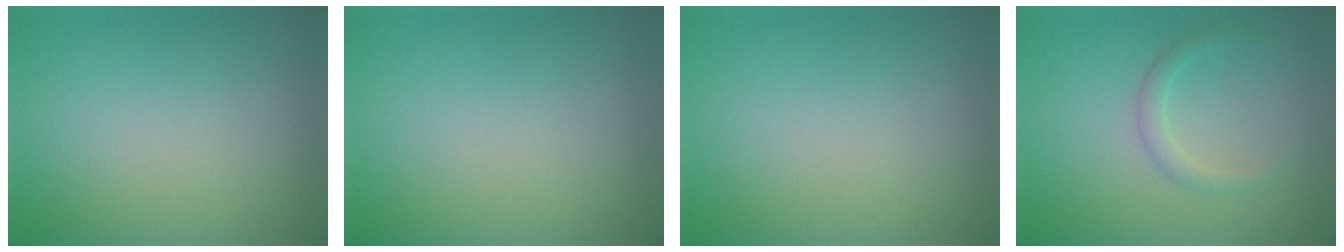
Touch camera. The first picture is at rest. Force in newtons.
{"total": 0.0}
{"total": 0.0}
{"total": 1.5, "press": 1.5, "slide": 0.1}